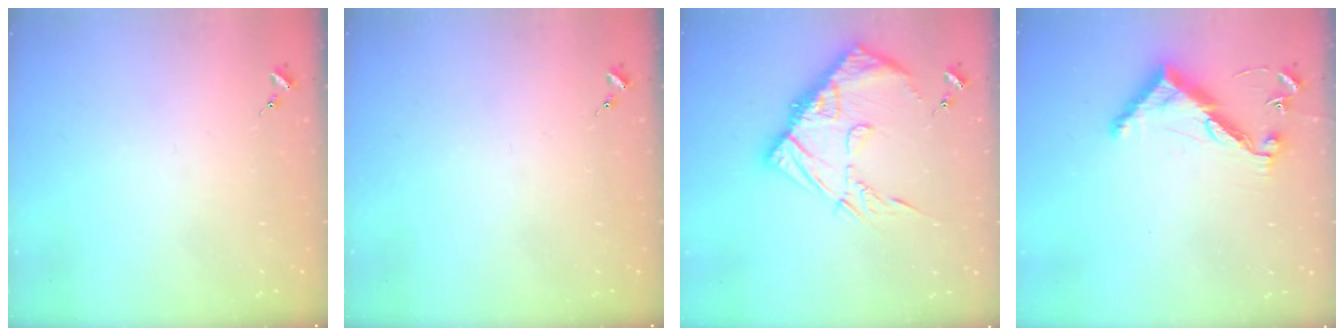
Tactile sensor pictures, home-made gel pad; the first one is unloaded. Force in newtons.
{"total": 0.0}
{"total": 16.8, "press": 16.7, "slide": 1.7}
{"total": 10.2, "press": 10.2, "slide": 0.4}